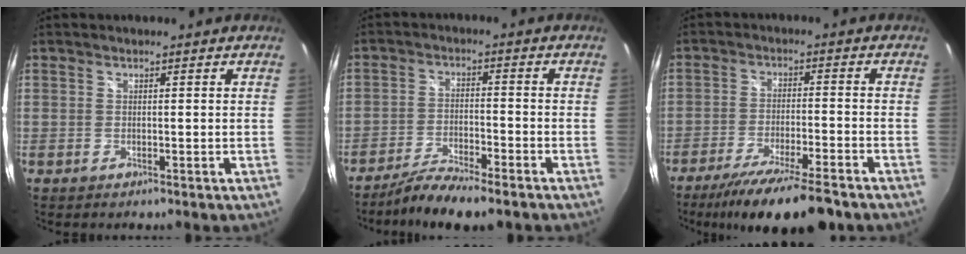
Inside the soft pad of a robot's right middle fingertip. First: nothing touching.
{"total": 8.6, "force": [-7.2, 1.1, 4.7], "torque": [-0.106, -0.020, -0.129]}
{"total": 14.0, "force": [-11.2, 1.5, 8.2], "torque": [-0.160, -0.032, -0.183]}